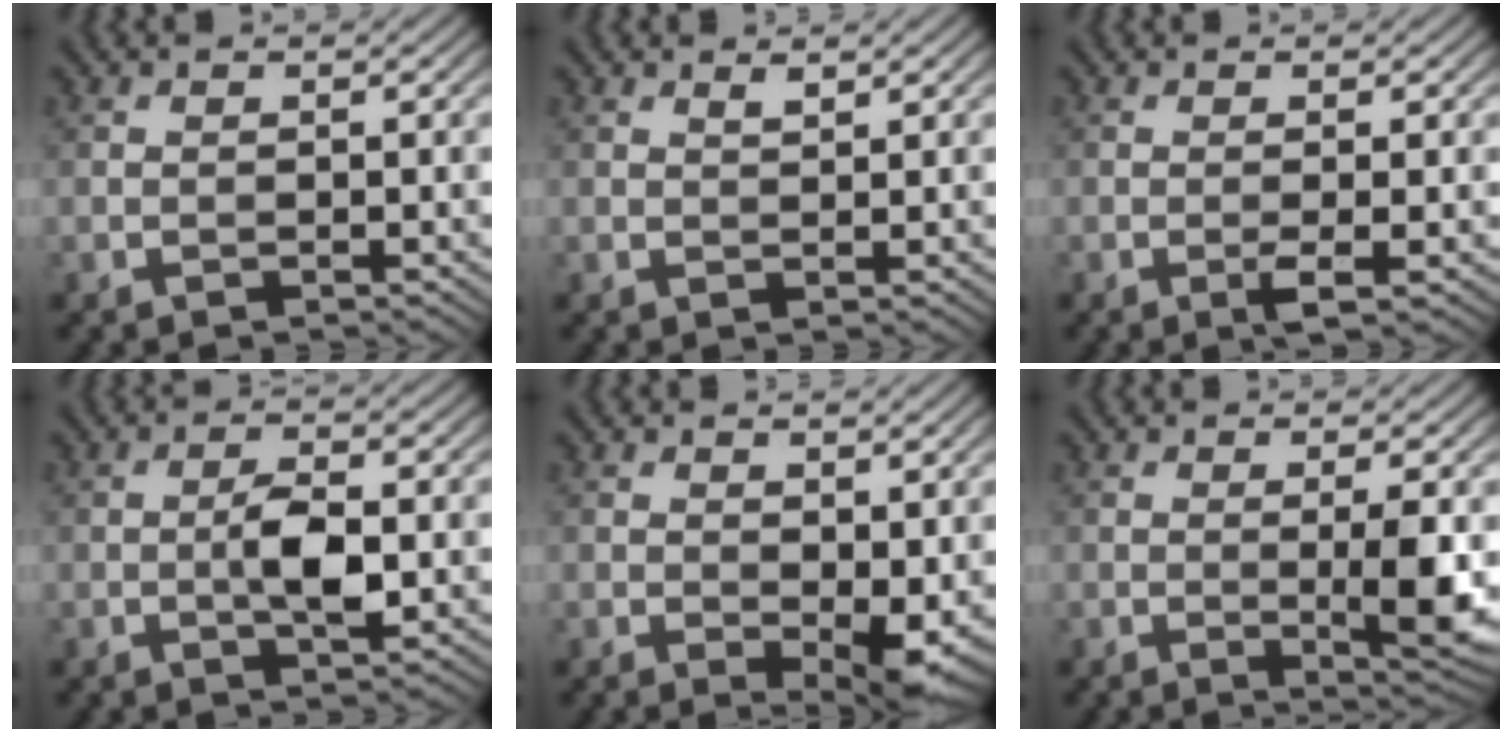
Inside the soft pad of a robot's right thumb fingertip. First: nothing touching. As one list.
[{"total": 1.1, "force": [0.8, 0.2, 0.7], "torque": [-0.016, -0.002, 0.017]}, {"total": 2.1, "force": [-0.6, 0.1, 2.0], "torque": [-0.039, 0.000, -0.013]}, {"total": 4.2, "force": [-0.6, 1.4, 3.9], "torque": [-0.074, 0.003, -0.013]}, {"total": 4.9, "force": [0.1, 2.4, 4.3], "torque": [-0.062, -0.011, 0.009]}, {"total": 4.9, "force": [-0.1, 0.7, 4.9], "torque": [-0.086, -0.003, 0.001]}]